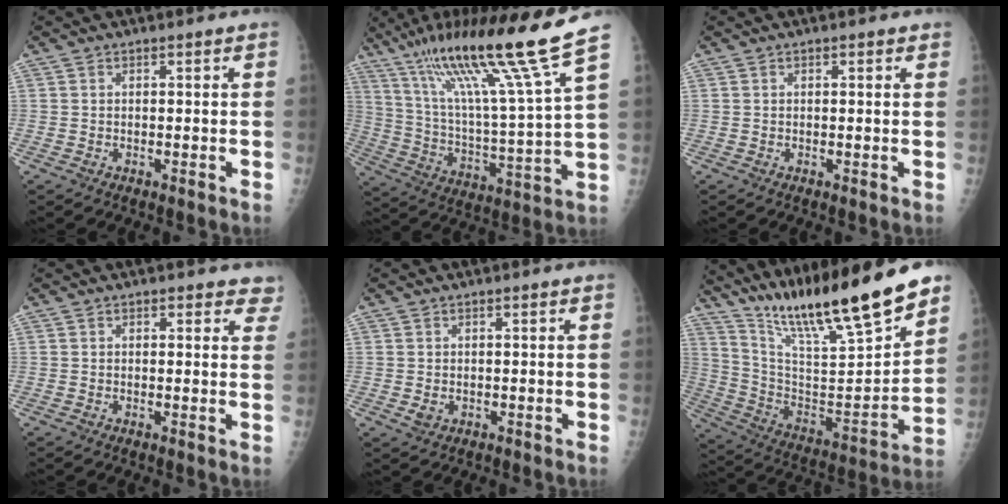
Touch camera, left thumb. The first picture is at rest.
{"total": 21.4, "force": [15.1, -0.8, 15.1], "torque": [-0.239, -0.076, 0.266]}
{"total": 0.9, "force": [0.5, 0.4, 0.6], "torque": [-0.008, 0.000, 0.004]}
{"total": 3.9, "force": [3.0, 2.0, 1.4], "torque": [0.024, -0.010, 0.022]}
{"total": 1.7, "force": [-0.2, 1.3, 1.1], "torque": [-0.017, -0.002, 0.002]}
{"total": 25.1, "force": [19.6, 3.7, 15.3], "torque": [-0.231, -0.093, 0.339]}